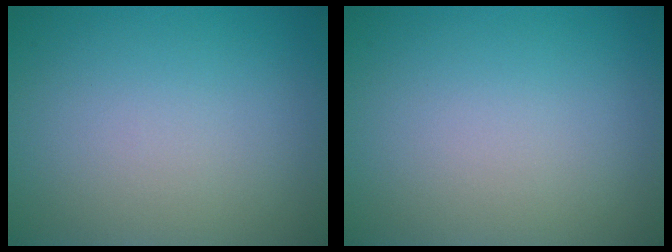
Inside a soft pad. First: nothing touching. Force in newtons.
{"total": 0.0}